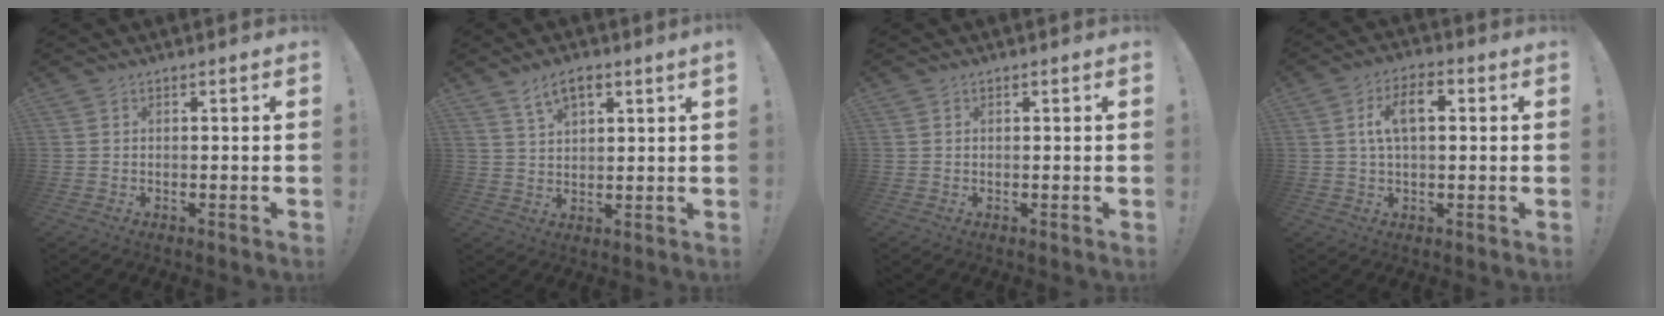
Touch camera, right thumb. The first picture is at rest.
{"total": 5.7, "force": [3.7, 1.8, 3.9], "torque": [-0.070, -0.011, 0.067]}
{"total": 0.0}
{"total": 9.0, "force": [1.7, 4.5, 7.5], "torque": [-0.117, 0.009, 0.029]}